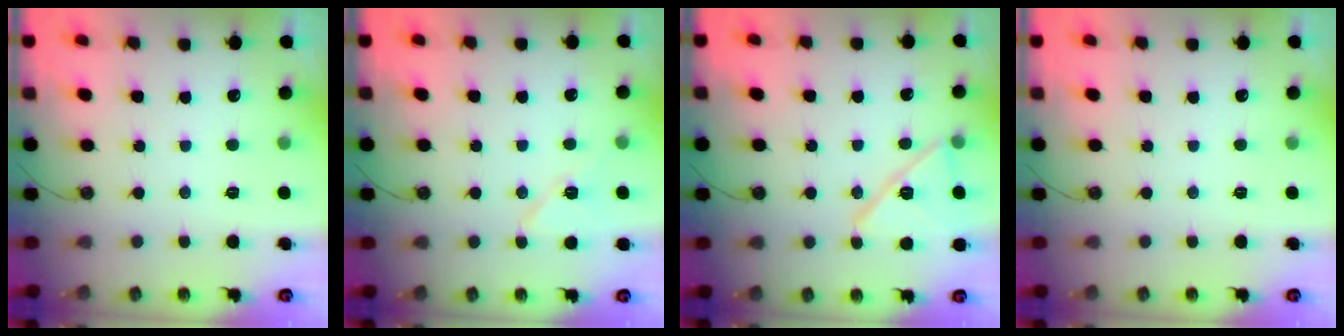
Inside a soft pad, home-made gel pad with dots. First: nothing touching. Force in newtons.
{"total": 7.8, "press": 7.8, "slide": 0.9}
{"total": 13.6, "press": 13.6, "slide": 0.5}
{"total": 0.0}